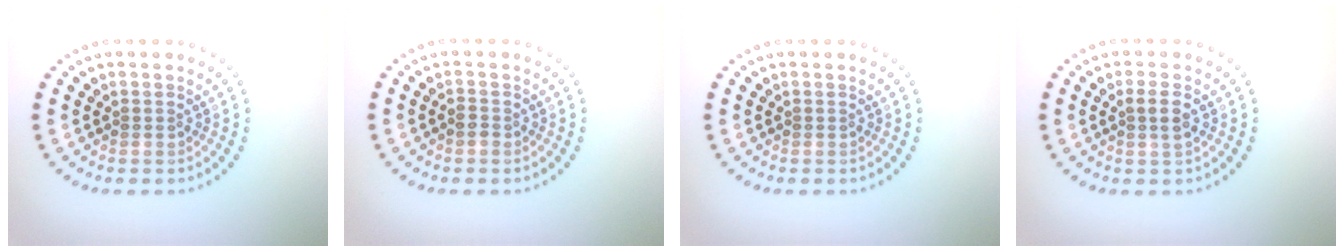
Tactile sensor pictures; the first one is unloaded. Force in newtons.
{"total": 0.9, "press": 0.8, "slide": 0.4}
{"total": 0.0}
{"total": 1.7, "press": 1.6, "slide": 0.6}